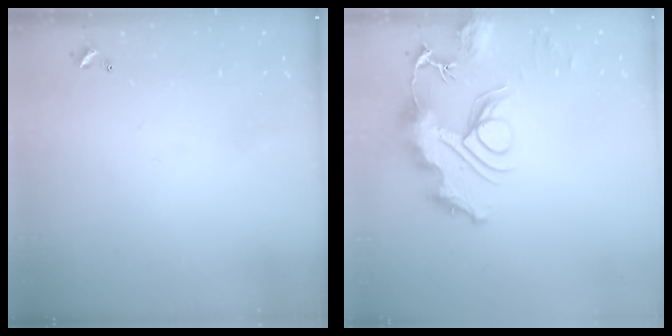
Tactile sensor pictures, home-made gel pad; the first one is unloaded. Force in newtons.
{"total": 13.9, "press": 13.8, "slide": 1.5}